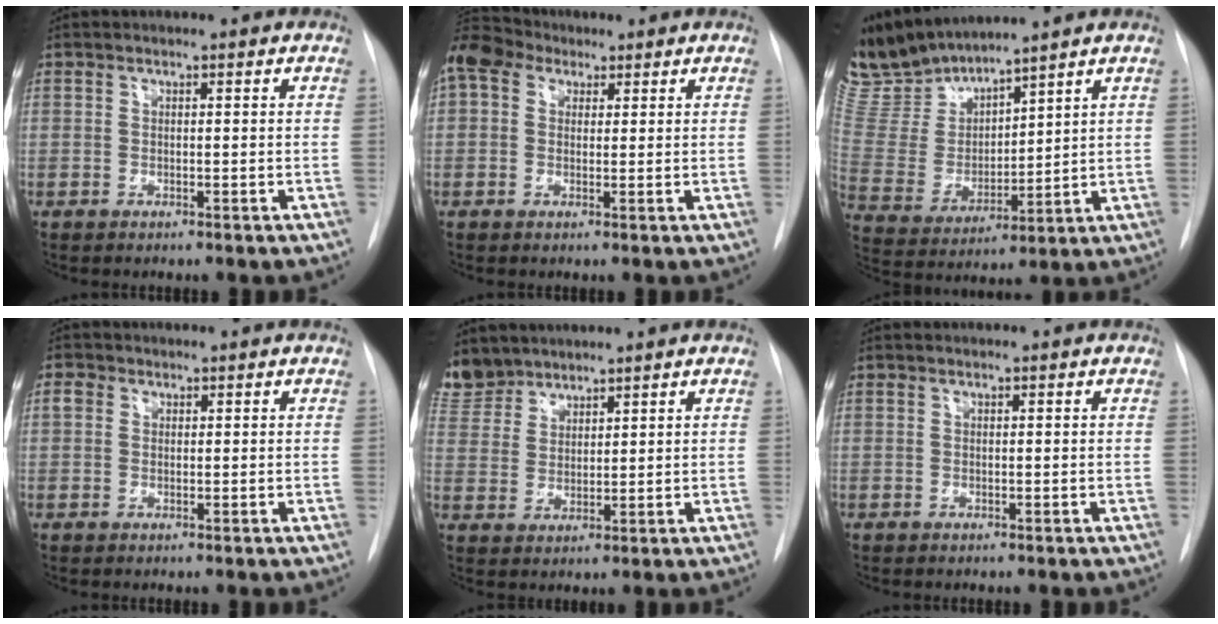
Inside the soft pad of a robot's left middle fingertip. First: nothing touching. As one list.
[{"total": 8.9, "force": [5.1, 5.9, 4.3], "torque": [-0.098, 0.049, 0.096]}, {"total": 12.5, "force": [11.9, 2.1, 3.0], "torque": [-0.079, -0.005, 0.258]}, {"total": 2.0, "force": [0.7, 1.7, 0.7], "torque": [-0.014, 0.010, 0.009]}, {"total": 7.6, "force": [6.8, 3.4, 0.6], "torque": [-0.011, 0.005, 0.143]}, {"total": 0.0}]